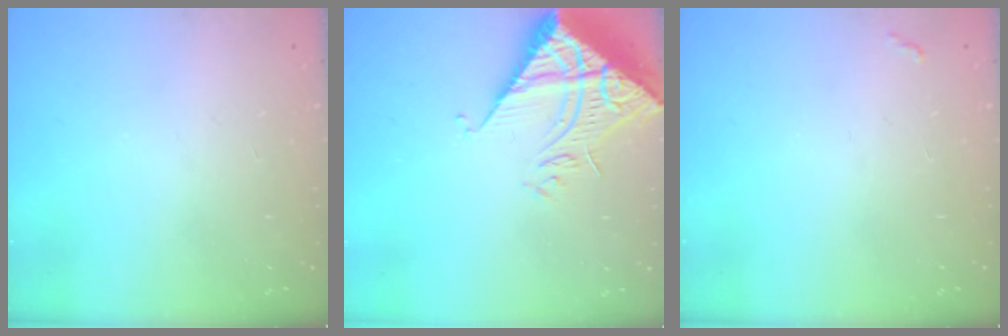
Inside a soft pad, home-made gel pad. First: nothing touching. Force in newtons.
{"total": 10.7, "press": 10.6, "slide": 1.0}
{"total": 2.8, "press": 2.8, "slide": 0.4}